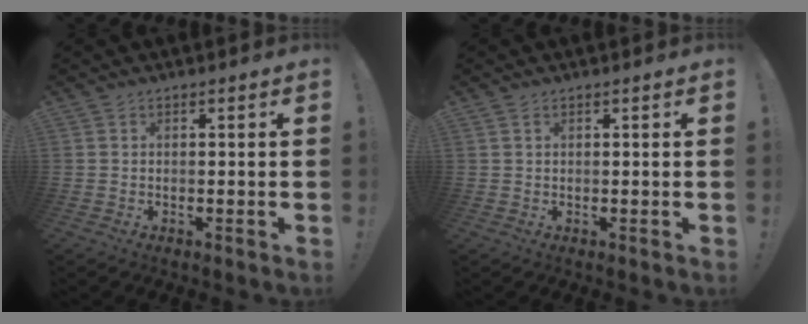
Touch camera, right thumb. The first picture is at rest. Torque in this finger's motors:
{"motor_torque": [0.13, 0.42, -0.04, -0.42, 0.01]}